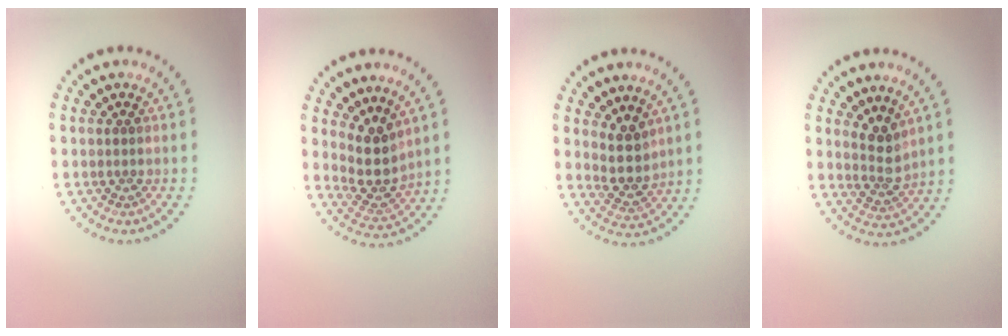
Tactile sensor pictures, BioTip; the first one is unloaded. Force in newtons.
{"total": 3.5, "press": 2.7, "slide": 2.2}
{"total": 2.7, "press": 2.3, "slide": 1.5}
{"total": 2.5, "press": 2.0, "slide": 1.5}